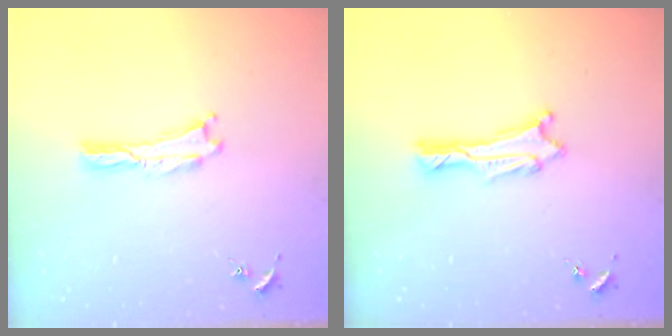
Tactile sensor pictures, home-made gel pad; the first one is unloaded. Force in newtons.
{"total": 0.9, "press": 0.8, "slide": 0.1}